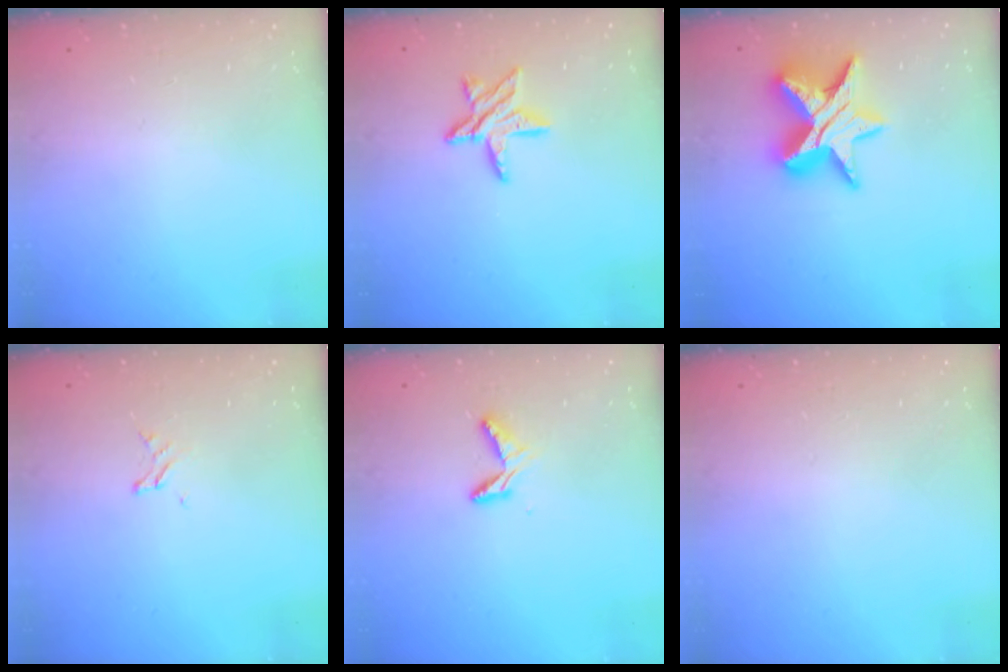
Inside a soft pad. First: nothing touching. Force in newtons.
{"total": 10.0, "press": 9.9, "slide": 0.9}
{"total": 15.4, "press": 15.4, "slide": 1.0}
{"total": 1.2, "press": 1.2, "slide": 0.1}
{"total": 5.0, "press": 4.9, "slide": 0.5}
{"total": 0.0}